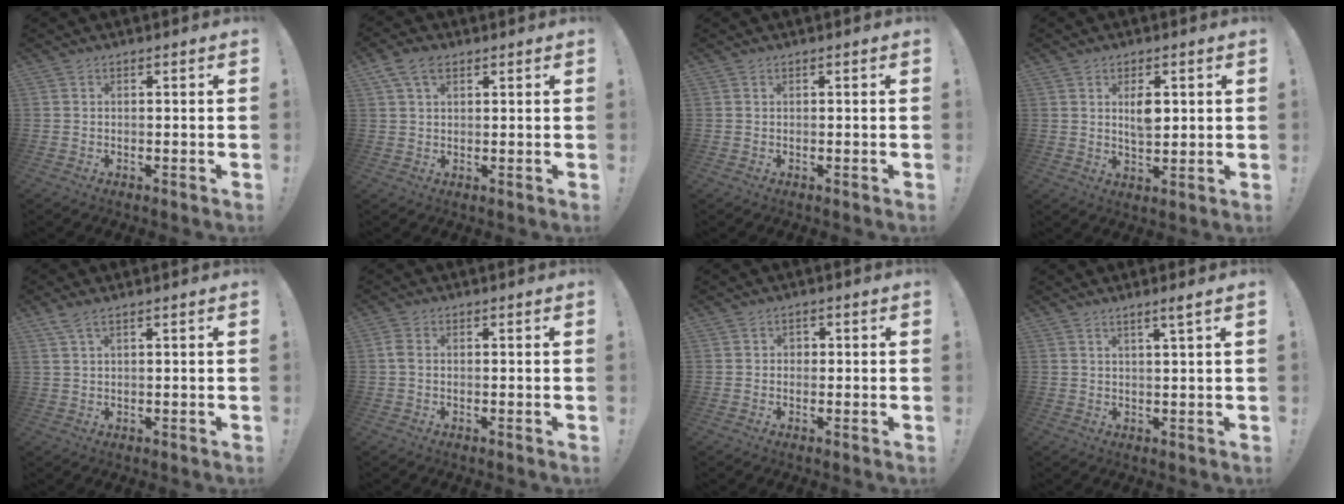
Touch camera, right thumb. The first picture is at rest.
{"total": 6.6, "force": [3.0, 4.2, 4.0], "torque": [-0.067, -0.002, 0.059]}
{"total": 0.0}
{"total": 5.9, "force": [1.3, 3.3, 4.7], "torque": [-0.058, -0.007, 0.017]}
{"total": 3.4, "force": [1.9, 0.9, 2.7], "torque": [-0.055, -0.002, 0.037]}
{"total": 2.4, "force": [-0.1, 1.3, 2.0], "torque": [-0.039, 0.007, 0.000]}
{"total": 1.5, "force": [-0.4, 1.4, 0.6], "torque": [-0.017, 0.007, -0.006]}
{"total": 3.2, "force": [2.0, -0.4, 2.5], "torque": [-0.038, -0.011, 0.030]}